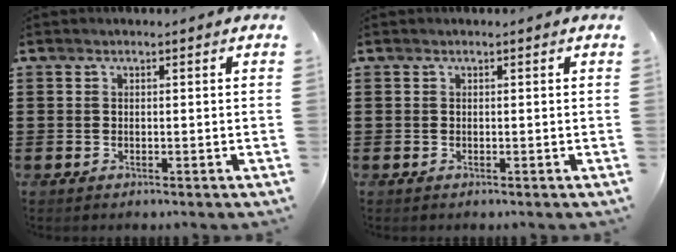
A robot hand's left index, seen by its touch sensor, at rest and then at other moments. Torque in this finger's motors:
{"motor_torque": [0.00, 0.00, 0.00, -0.01]}